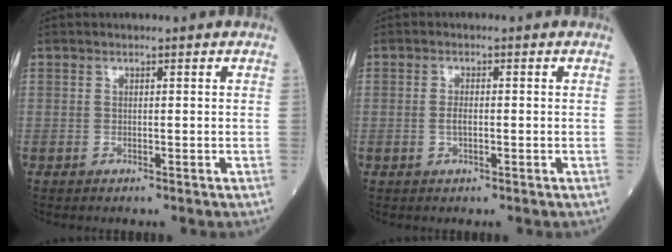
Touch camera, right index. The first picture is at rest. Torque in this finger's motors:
{"motor_torque": [0.41, -0.12, 0.20, 0.05]}